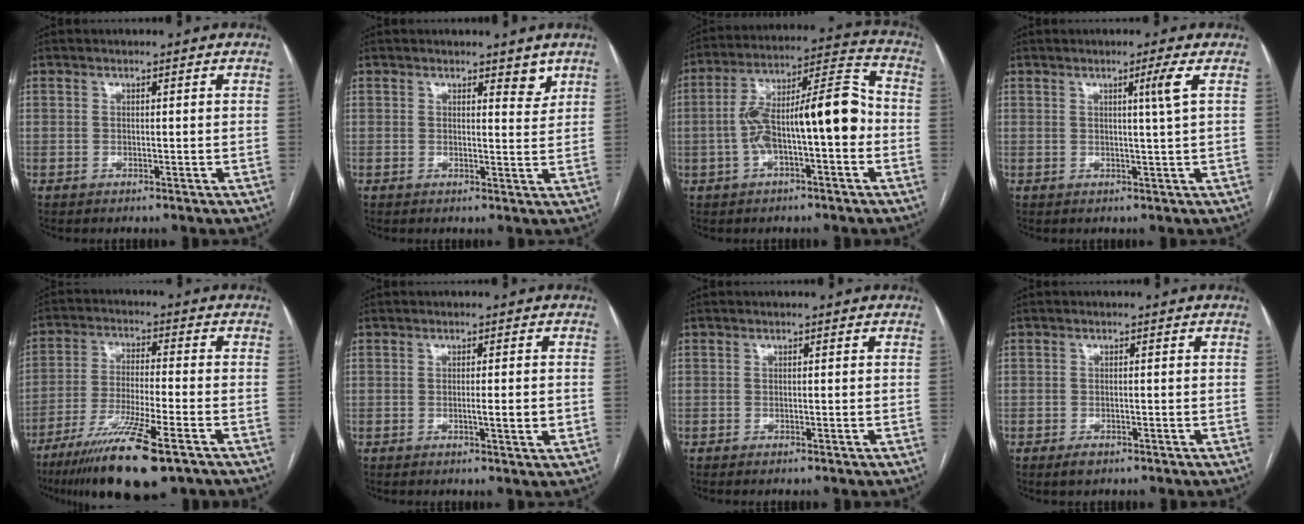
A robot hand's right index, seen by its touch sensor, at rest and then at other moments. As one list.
[{"total": 2.4, "force": [1.9, 0.9, 1.3], "torque": [-0.013, -0.012, 0.025]}, {"total": 14.2, "force": [-2.0, 3.4, 13.6], "torque": [-0.236, 0.046, -0.030]}, {"total": 2.4, "force": [0.8, -1.1, 2.0], "torque": [-0.036, -0.010, 0.018]}, {"total": 15.0, "force": [-9.6, 1.5, 11.4], "torque": [-0.205, -0.041, -0.166]}, {"total": 3.0, "force": [-0.5, 0.1, 3.0], "torque": [-0.047, -0.004, -0.007]}, {"total": 0.7, "force": [-0.6, 0.0, 0.4], "torque": [-0.008, -0.002, -0.008]}, {"total": 1.8, "force": [-1.2, 1.0, 0.8], "torque": [-0.015, 0.001, -0.014]}]